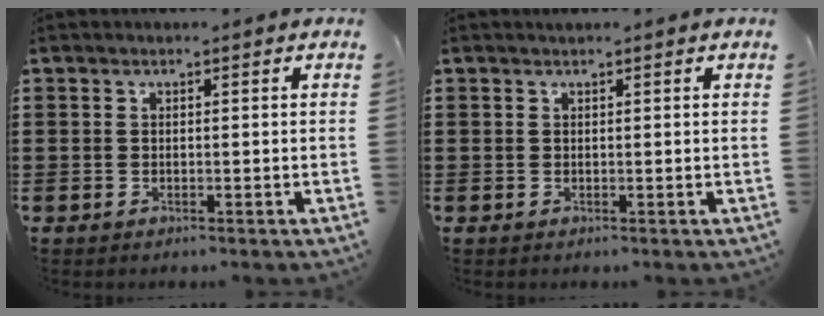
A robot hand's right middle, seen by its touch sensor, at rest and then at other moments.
{"total": 0.0}